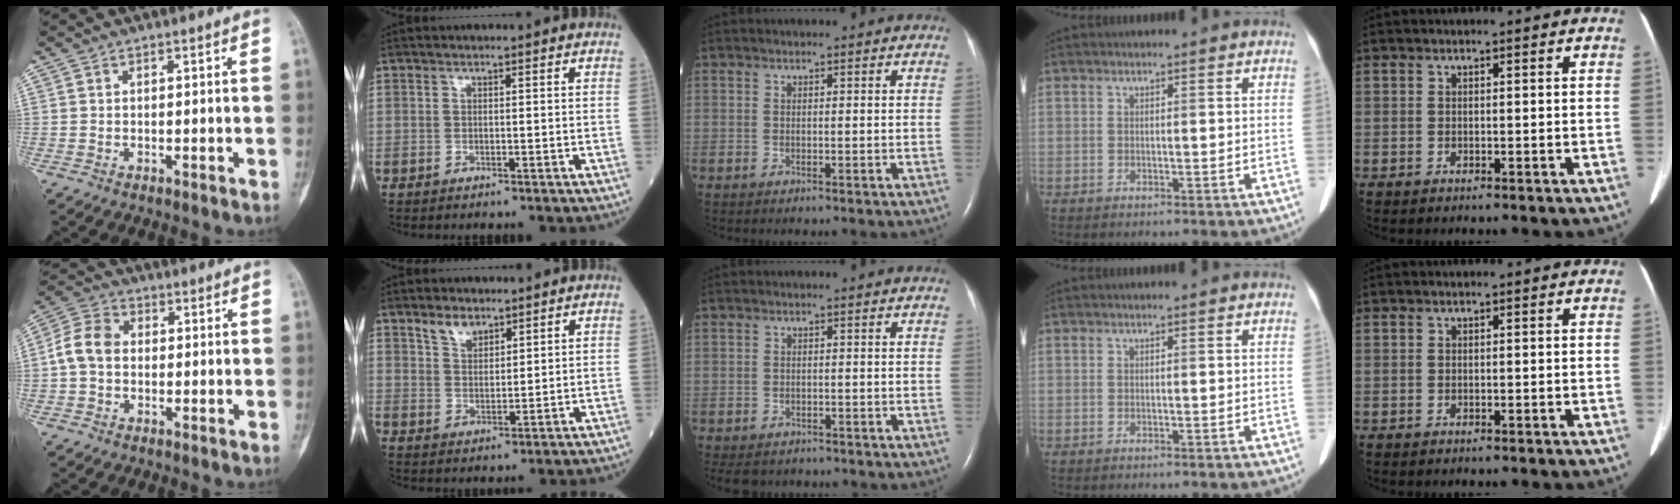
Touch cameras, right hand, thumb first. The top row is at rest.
{"thumb": {"total": 7.3, "force": [-0.2, 5.7, 4.6], "torque": [-0.085, 0.024, -0.015]}, "index": {"total": 3.8, "force": [2.9, 1.8, 1.7], "torque": [-0.034, 0.000, 0.060]}, "middle": {"total": 5.9, "force": [-5.0, 2.7, 1.5], "torque": [-0.022, -0.002, -0.065]}}